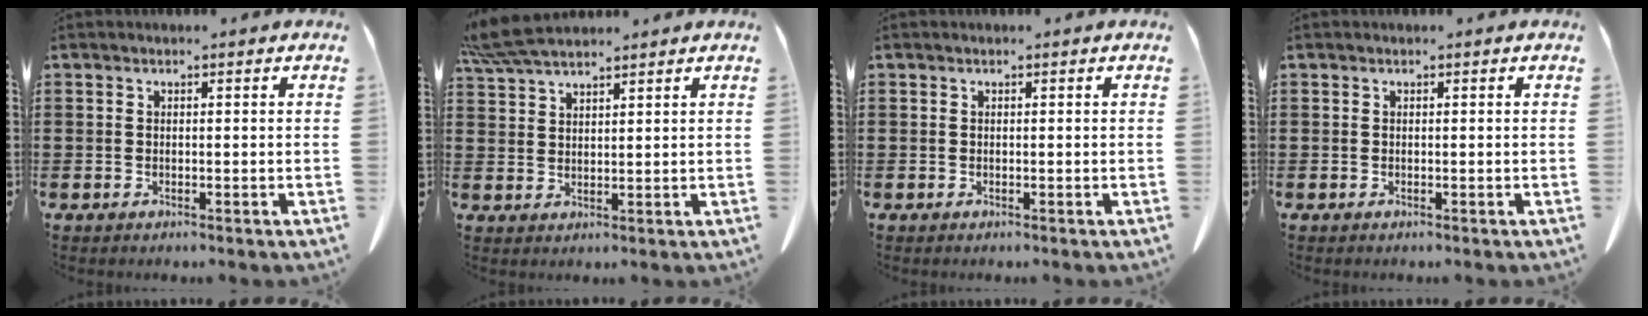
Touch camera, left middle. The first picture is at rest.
{"total": 6.1, "force": [5.2, 1.0, 2.9], "torque": [-0.072, -0.011, 0.102]}
{"total": 0.0}
{"total": 0.0}